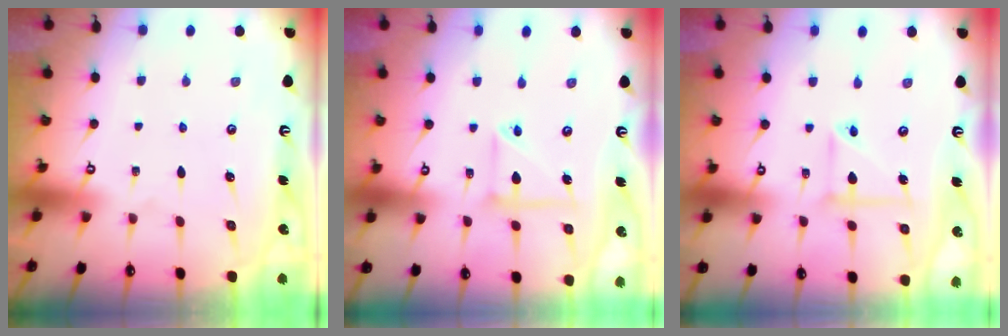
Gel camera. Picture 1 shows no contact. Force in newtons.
{"total": 7.2, "press": 7.2, "slide": 0.6}
{"total": 6.3, "press": 6.3, "slide": 0.5}